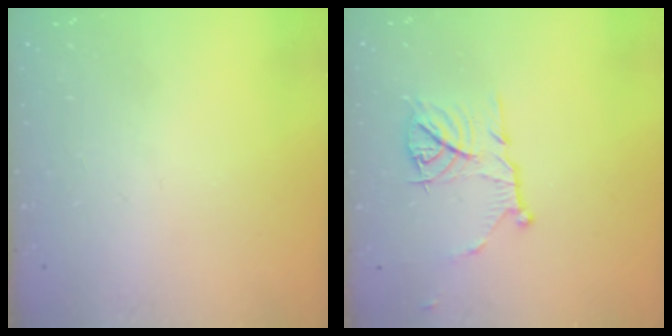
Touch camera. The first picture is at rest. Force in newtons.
{"total": 10.3, "press": 10.3, "slide": 0.6}